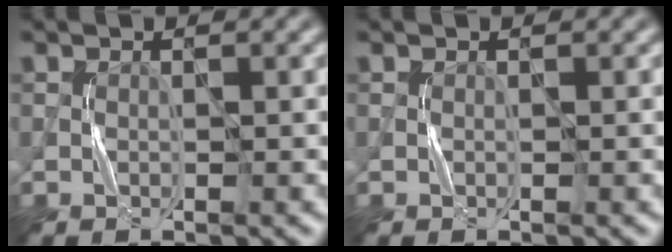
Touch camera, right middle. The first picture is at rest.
{"total": 0.0}